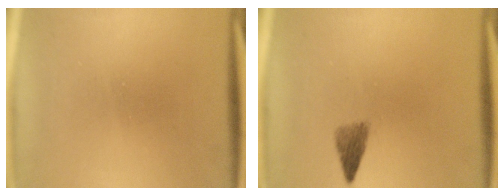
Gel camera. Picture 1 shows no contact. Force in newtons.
{"total": 2.2}